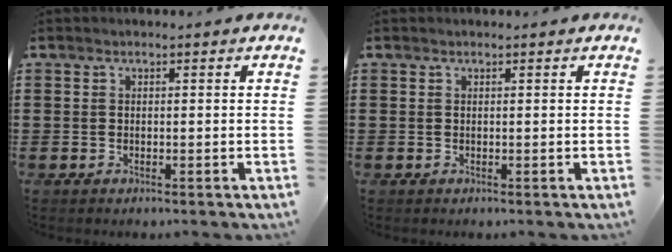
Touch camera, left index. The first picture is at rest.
{"total": 0.0}